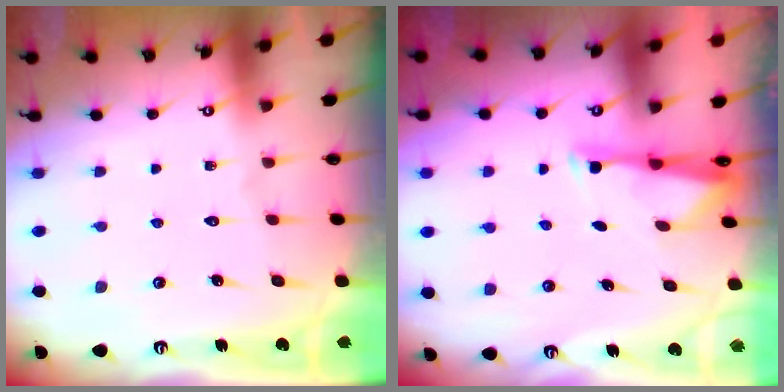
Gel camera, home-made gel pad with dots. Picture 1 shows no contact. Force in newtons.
{"total": 3.0, "press": 2.9, "slide": 0.5}